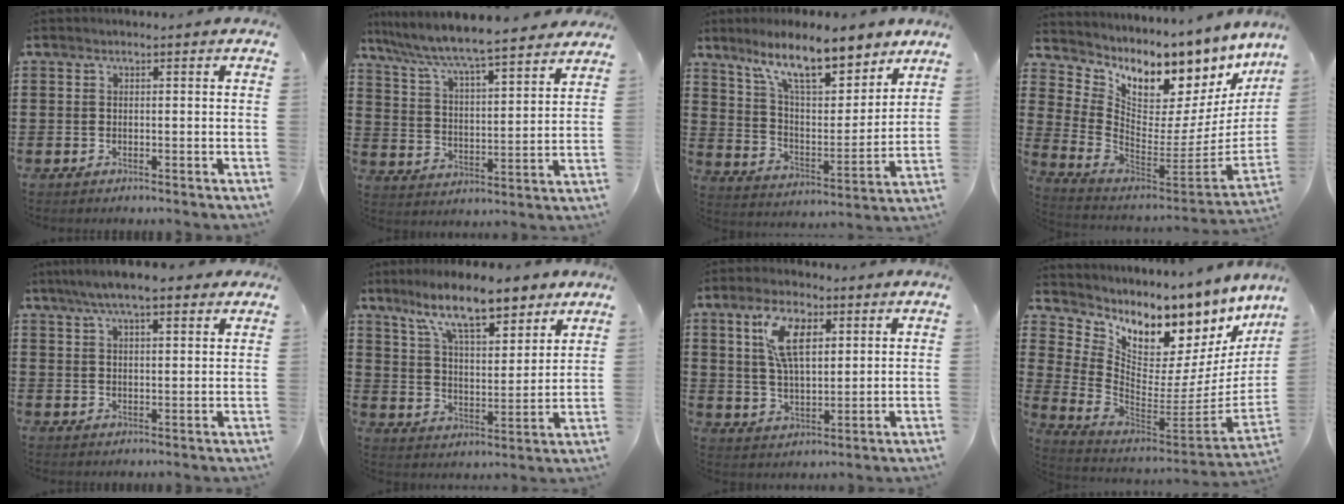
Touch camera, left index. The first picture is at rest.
{"total": 5.7, "force": [5.3, 0.0, 2.2], "torque": [-0.070, -0.043, 0.083]}
{"total": 12.9, "force": [10.0, 3.3, 7.5], "torque": [-0.150, -0.042, 0.175]}
{"total": 6.3, "force": [5.6, 2.3, 1.9], "torque": [-0.071, -0.080, 0.093]}
{"total": 6.6, "force": [5.1, 1.4, 4.0], "torque": [-0.088, 0.000, 0.092]}
{"total": 12.2, "force": [9.5, 2.7, 7.2], "torque": [-0.149, -0.029, 0.167]}
{"total": 9.1, "force": [4.2, 3.9, 7.1], "torque": [-0.143, 0.008, 0.073]}
{"total": 5.6, "force": [4.9, 2.4, 1.2], "torque": [-0.060, -0.083, 0.078]}